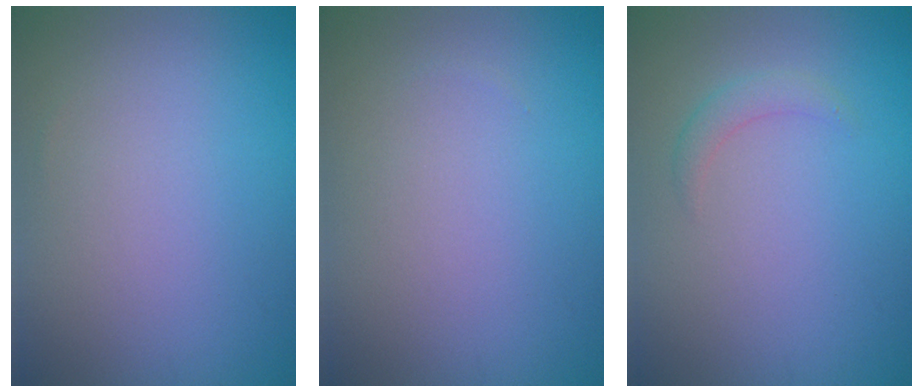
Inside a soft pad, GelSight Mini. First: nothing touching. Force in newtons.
{"total": 0.0}
{"total": 1.4, "press": 1.4, "slide": 0.0}